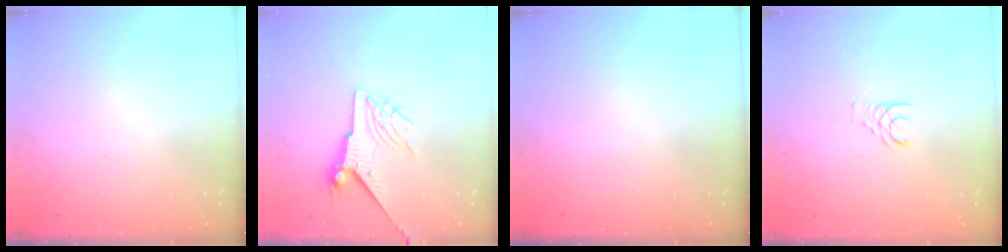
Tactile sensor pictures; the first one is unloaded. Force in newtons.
{"total": 7.3, "press": 7.2, "slide": 1.1}
{"total": 0.0}
{"total": 1.7, "press": 1.7, "slide": 0.2}